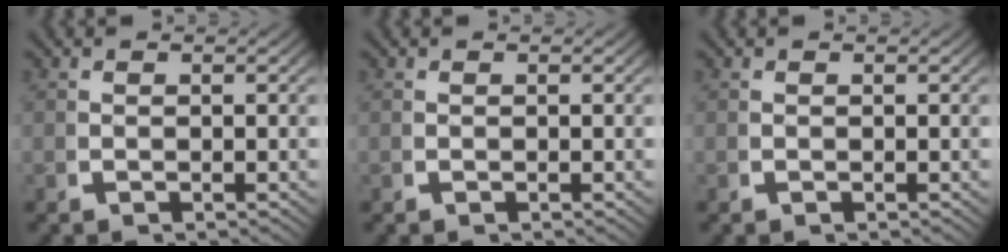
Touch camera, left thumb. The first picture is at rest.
{"total": 0.0}
{"total": 0.0}